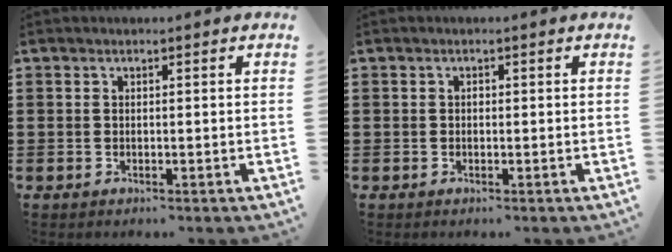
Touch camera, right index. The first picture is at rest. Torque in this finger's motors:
{"motor_torque": [0.29, -0.15, 0.00, 0.02]}